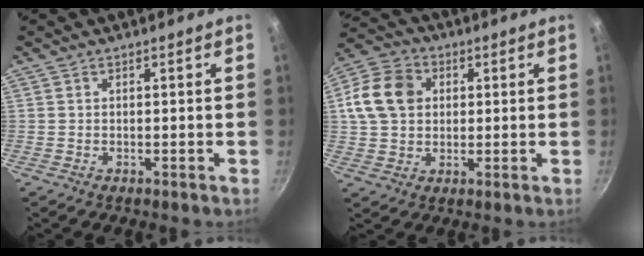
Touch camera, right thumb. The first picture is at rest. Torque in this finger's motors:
{"motor_torque": [0.10, 0.11, 0.03, -0.02, 0.10]}